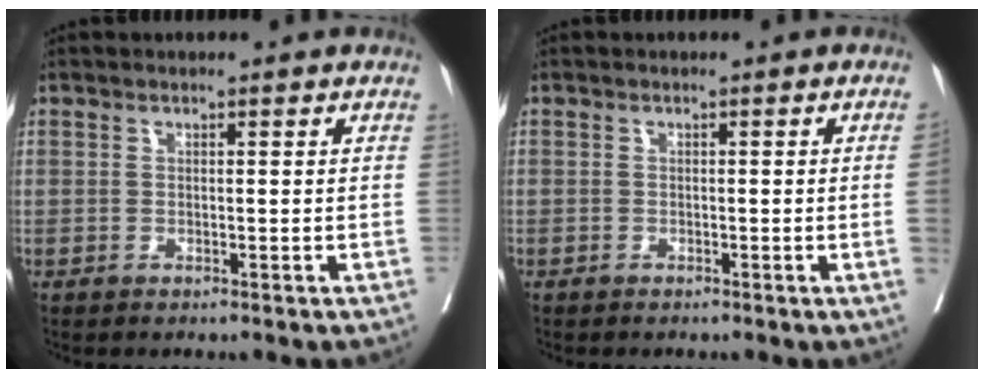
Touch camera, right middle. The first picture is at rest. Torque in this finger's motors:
{"motor_torque": [0.30, -0.34, -0.86, -0.21]}